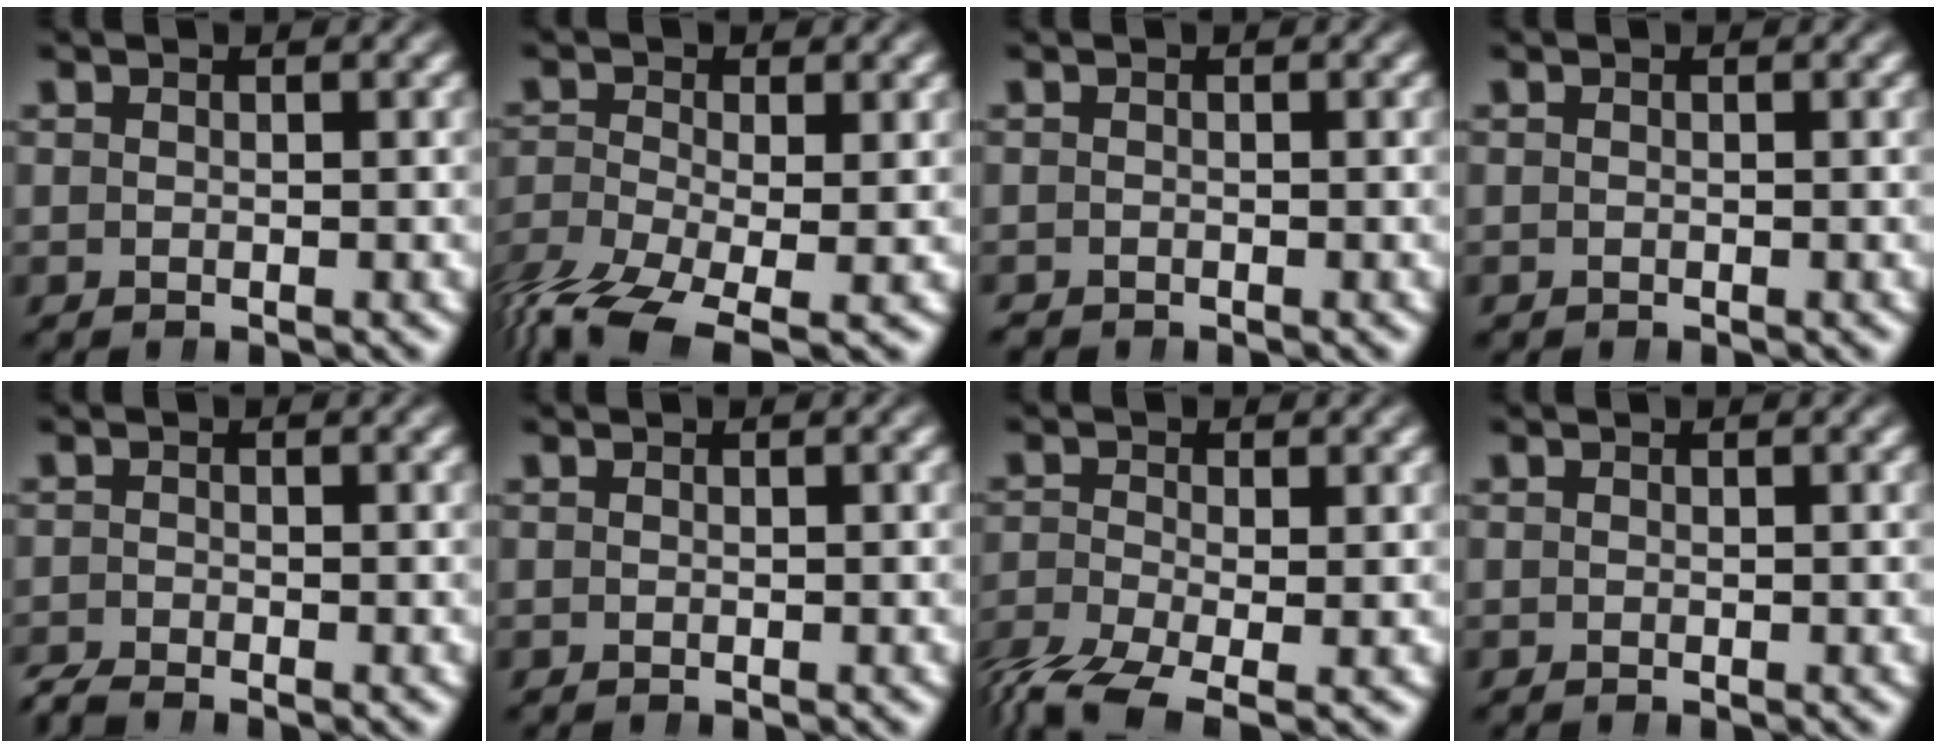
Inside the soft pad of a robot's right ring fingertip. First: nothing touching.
{"total": 6.3, "force": [-4.5, 2.4, 3.6], "torque": [-0.084, -0.047, -0.049]}
{"total": 0.7, "force": [-0.6, 0.3, -0.1], "torque": [0.000, -0.007, -0.008]}
{"total": 0.0}
{"total": 1.9, "force": [-1.8, 0.7, 0.3], "torque": [-0.002, -0.007, -0.030]}
{"total": 0.0}
{"total": 4.8, "force": [-3.7, 1.5, 2.6], "torque": [-0.056, -0.033, -0.044]}
{"total": 0.0}